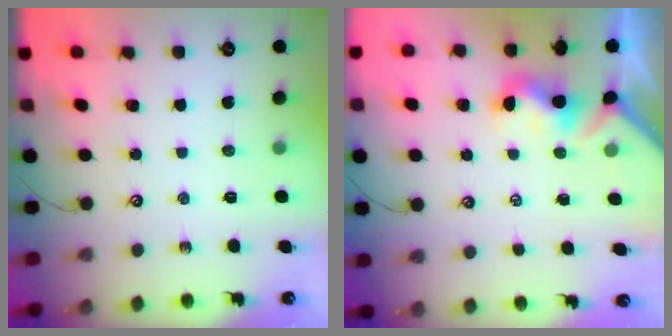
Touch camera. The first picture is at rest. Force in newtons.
{"total": 1.0, "press": 0.7, "slide": 0.6}